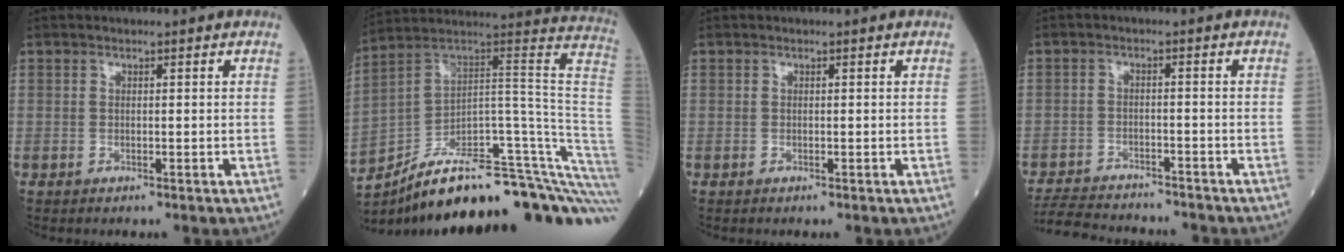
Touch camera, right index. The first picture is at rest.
{"total": 31.4, "force": [-24.0, 4.8, 19.8], "torque": [-0.172, 0.024, -0.337]}
{"total": 0.0}
{"total": 11.2, "force": [-10.5, 2.3, 3.1], "torque": [-0.057, 0.001, -0.157]}